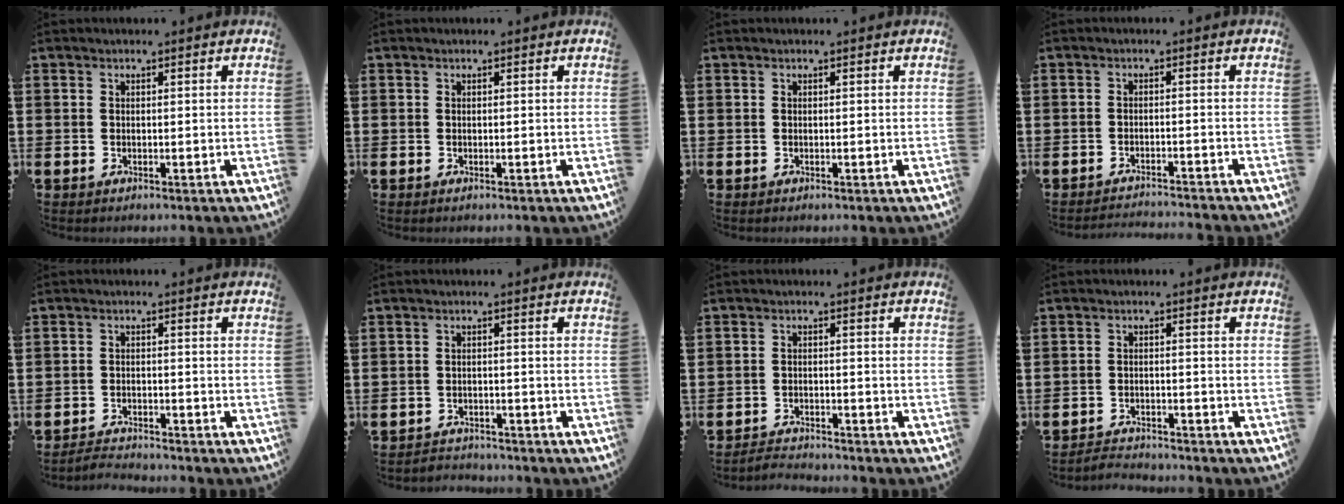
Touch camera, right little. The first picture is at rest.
{"total": 0.0}
{"total": 0.0}
{"total": 1.7, "force": [-1.7, -0.3, 0.0], "torque": [-0.001, 0.005, -0.036]}
{"total": 2.2, "force": [-2.2, -0.1, -0.1], "torque": [-0.003, 0.002, -0.048]}
{"total": 1.8, "force": [-1.8, 0.1, -0.3], "torque": [0.000, 0.004, -0.040]}
{"total": 2.1, "force": [-2.1, 0.0, -0.2], "torque": [-0.002, 0.003, -0.046]}
{"total": 2.4, "force": [-2.4, 0.1, -0.3], "torque": [-0.002, 0.003, -0.052]}